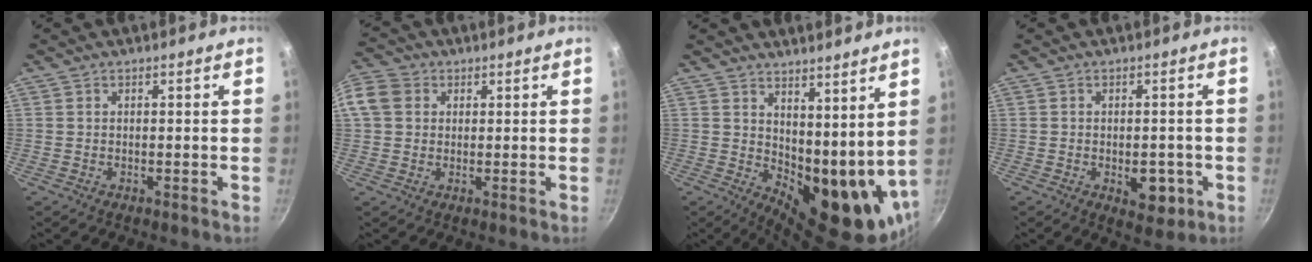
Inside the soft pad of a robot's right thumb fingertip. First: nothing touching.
{"total": 9.6, "force": [2.0, 8.1, 4.7], "torque": [-0.097, 0.018, 0.025]}
{"total": 14.6, "force": [6.7, 6.9, 11.0], "torque": [-0.133, -0.050, 0.117]}
{"total": 6.2, "force": [-1.8, 3.7, 4.6], "torque": [-0.032, 0.005, -0.017]}